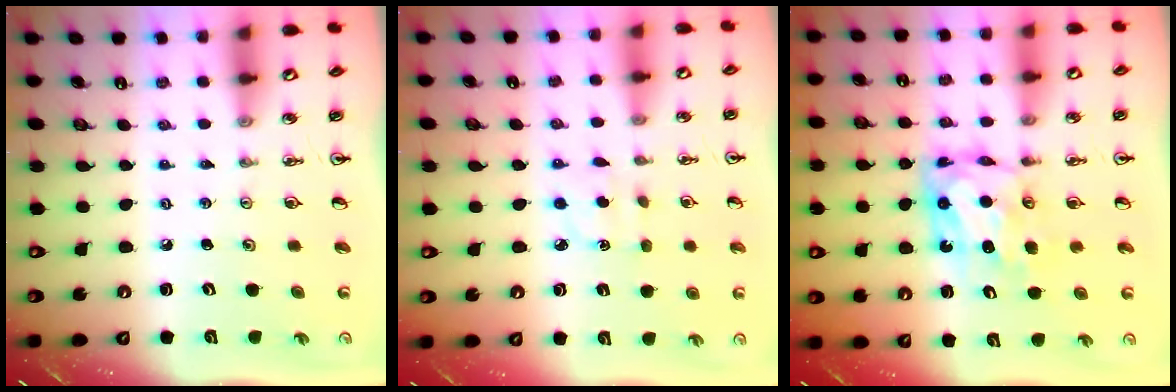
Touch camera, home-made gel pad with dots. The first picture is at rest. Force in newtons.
{"total": 3.2, "press": 3.1, "slide": 0.5}
{"total": 7.8, "press": 7.7, "slide": 0.7}